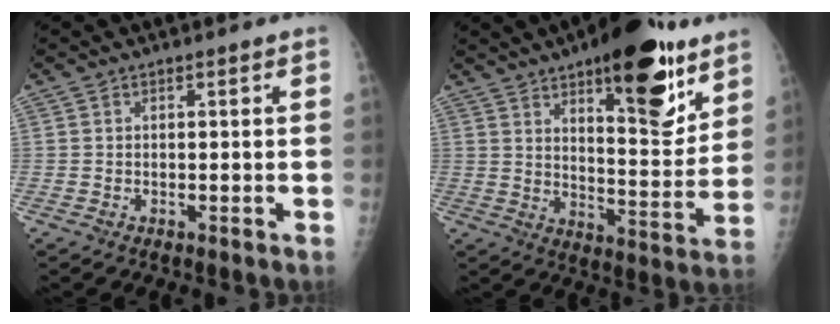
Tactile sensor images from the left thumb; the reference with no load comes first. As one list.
[{"total": 20.7, "force": [12.0, 7.5, 15.1], "torque": [-0.170, -0.069, 0.178]}]